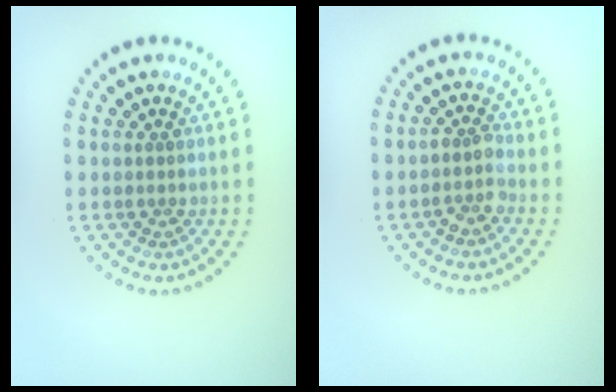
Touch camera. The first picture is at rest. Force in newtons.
{"total": 1.7, "press": 1.5, "slide": 0.7}